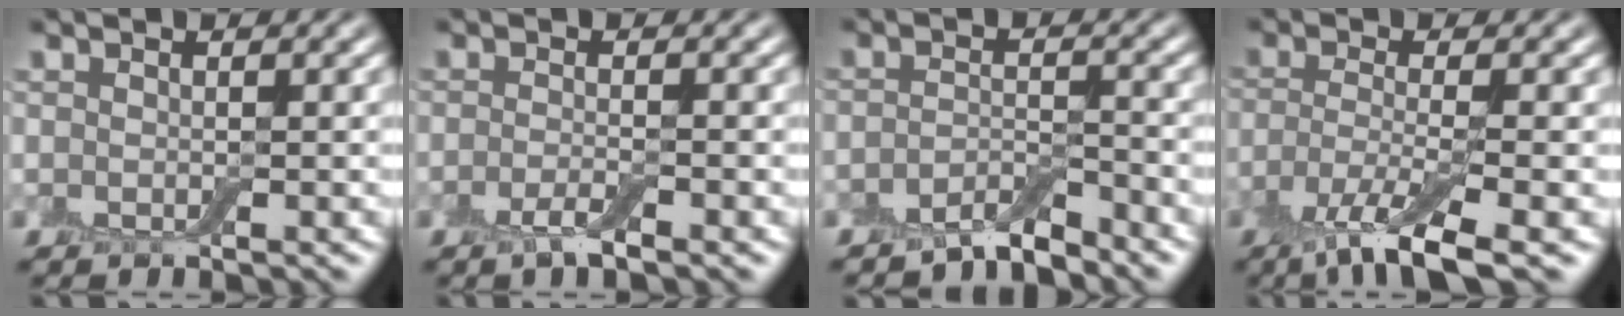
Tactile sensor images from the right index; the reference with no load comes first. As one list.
[{"total": 1.9, "force": [-1.1, 0.4, 1.5], "torque": [-0.029, -0.001, -0.025]}, {"total": 2.7, "force": [-2.5, 0.4, 1.1], "torque": [-0.018, 0.006, -0.050]}, {"total": 5.7, "force": [-3.2, 1.1, 4.6], "torque": [-0.087, -0.011, -0.069]}]